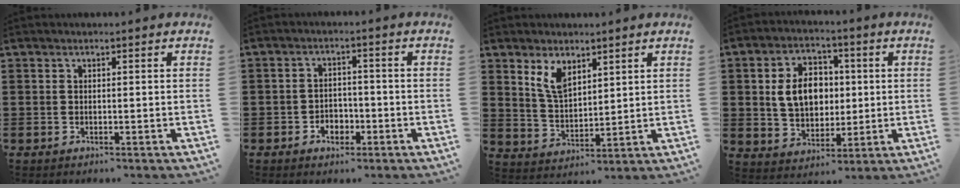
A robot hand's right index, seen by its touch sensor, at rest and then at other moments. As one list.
[{"total": 2.9, "force": [-1.6, 2.1, 1.2], "torque": [-0.027, 0.003, -0.035]}, {"total": 5.8, "force": [3.7, 2.7, 3.6], "torque": [-0.082, -0.001, 0.068]}, {"total": 8.2, "force": [0.9, 6.1, 5.4], "torque": [-0.119, 0.010, 0.008]}]